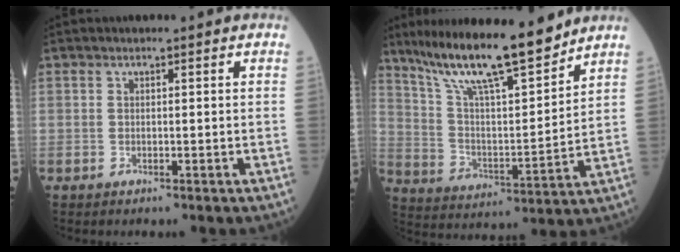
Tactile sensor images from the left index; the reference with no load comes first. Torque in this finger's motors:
{"motor_torque": [0.32, -0.57, 0.80, 0.21]}